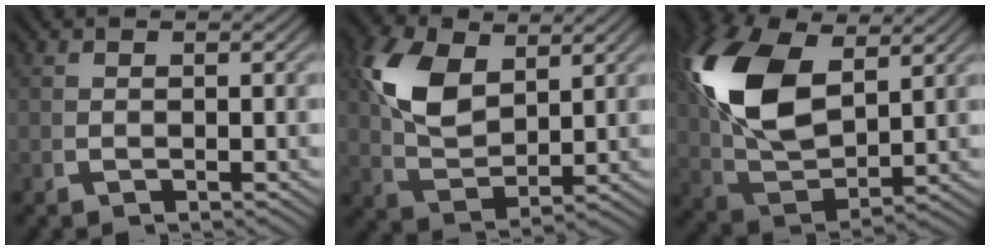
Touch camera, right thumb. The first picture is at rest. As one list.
[{"total": 7.1, "force": [2.1, 4.2, 5.3], "torque": [-0.126, -0.020, 0.052]}, {"total": 11.8, "force": [2.3, 7.0, 9.1], "torque": [-0.224, -0.031, 0.060]}]